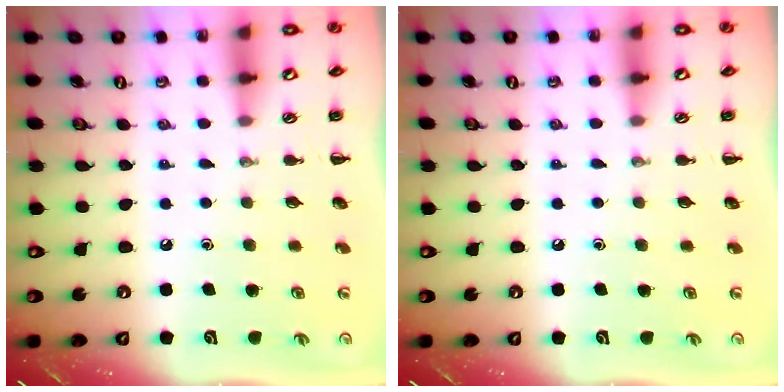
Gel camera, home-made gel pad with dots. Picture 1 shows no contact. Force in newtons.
{"total": 0.0}